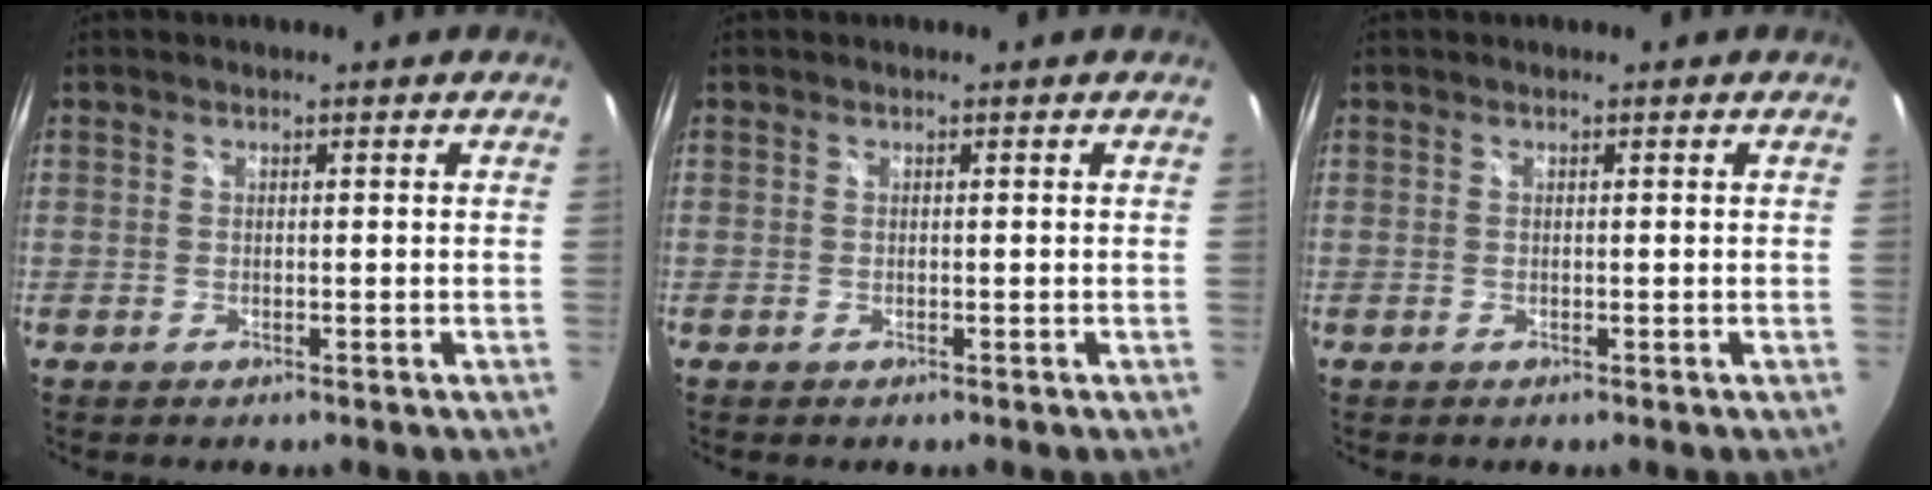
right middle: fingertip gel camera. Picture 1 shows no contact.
{"total": 0.0}
{"total": 0.0}